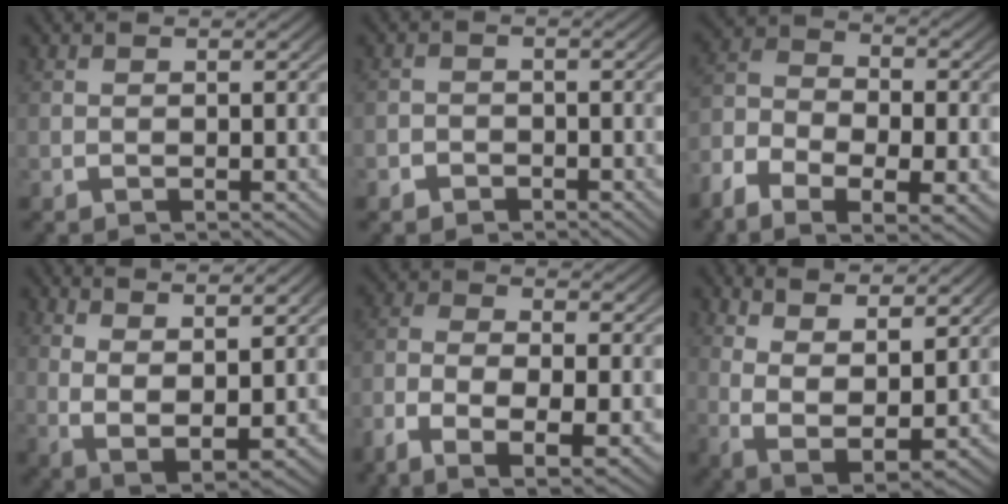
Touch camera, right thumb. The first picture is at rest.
{"total": 1.9, "force": [-1.3, 1.3, 0.0], "torque": [0.005, -0.006, -0.025]}
{"total": 7.2, "force": [-2.0, 4.6, 5.2], "torque": [-0.116, -0.026, -0.032]}
{"total": 7.2, "force": [0.8, 4.1, 5.8], "torque": [-0.126, -0.031, 0.034]}
{"total": 6.9, "force": [-2.4, 3.3, 5.6], "torque": [-0.121, -0.024, -0.031]}
{"total": 7.6, "force": [0.3, 4.9, 5.8], "torque": [-0.129, -0.045, 0.028]}